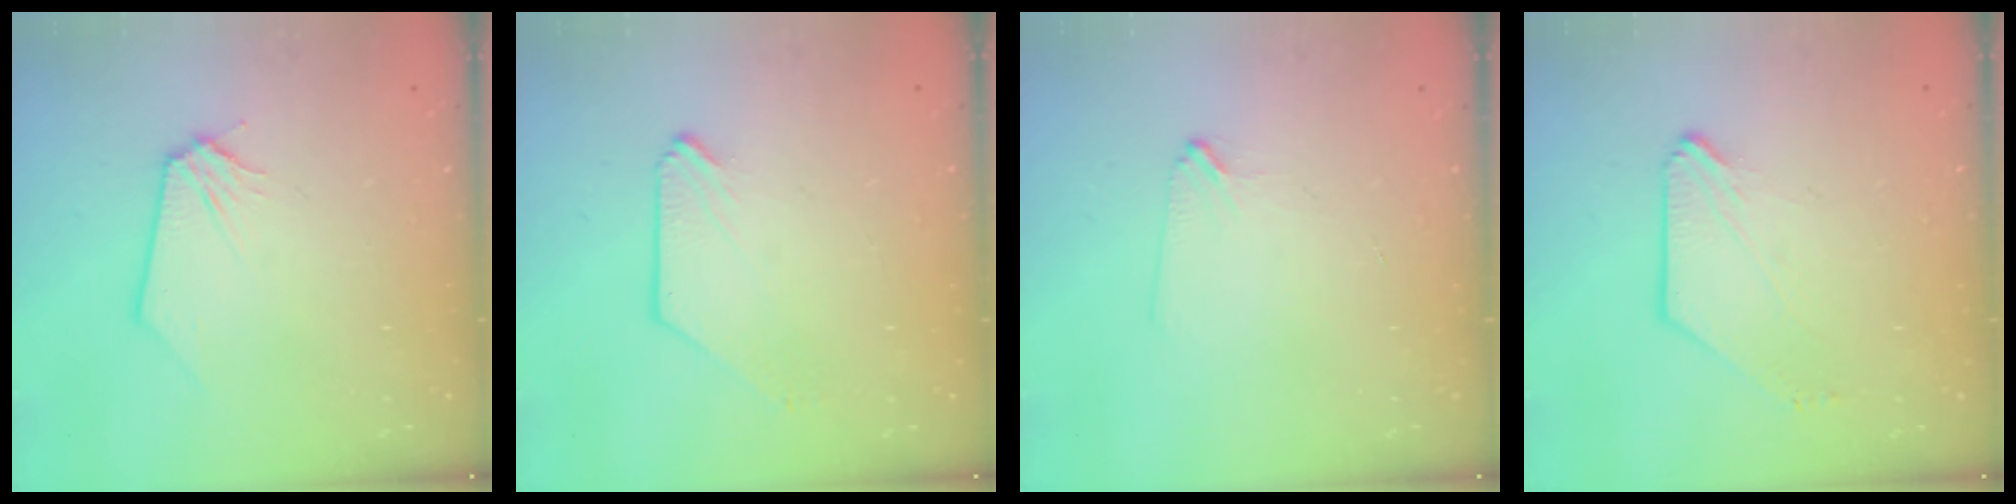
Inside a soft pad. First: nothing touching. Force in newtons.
{"total": 0.0}
{"total": 1.6, "press": 1.5, "slide": 0.3}
{"total": 2.0, "press": 2.0, "slide": 0.5}